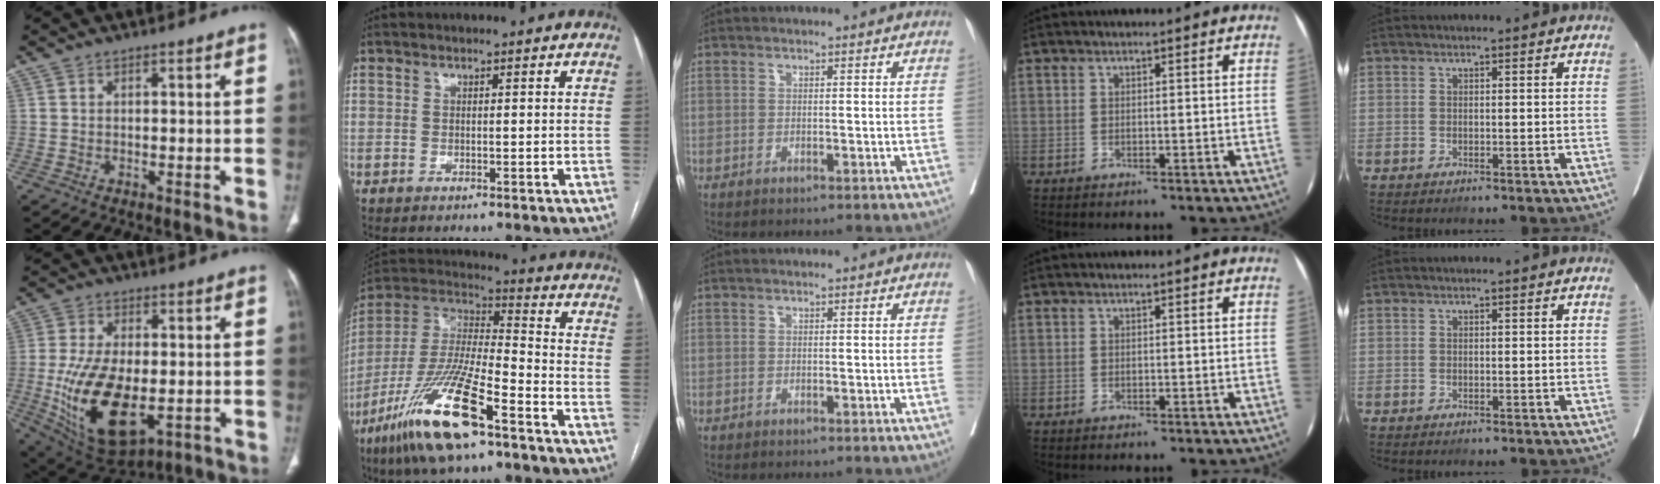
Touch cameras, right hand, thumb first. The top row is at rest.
{"thumb": {"total": 18.0, "force": [-3.4, 9.3, 15.0], "torque": [-0.285, -0.015, -0.035]}, "index": {"total": 18.9, "force": [-11.0, 3.5, 15.0], "torque": [-0.336, -0.035, -0.208]}}